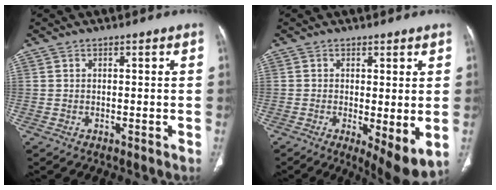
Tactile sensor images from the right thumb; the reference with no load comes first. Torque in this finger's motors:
{"motor_torque": [-0.16, 0.56, -0.06, 0.14, 0.08]}